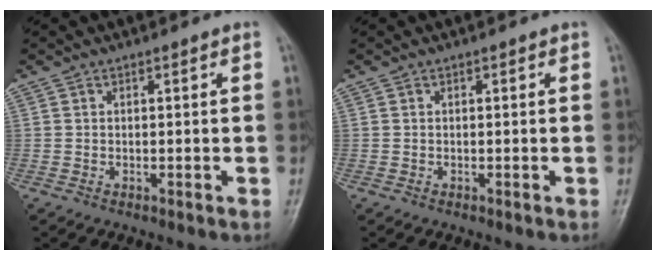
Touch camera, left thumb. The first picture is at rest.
{"total": 0.0}